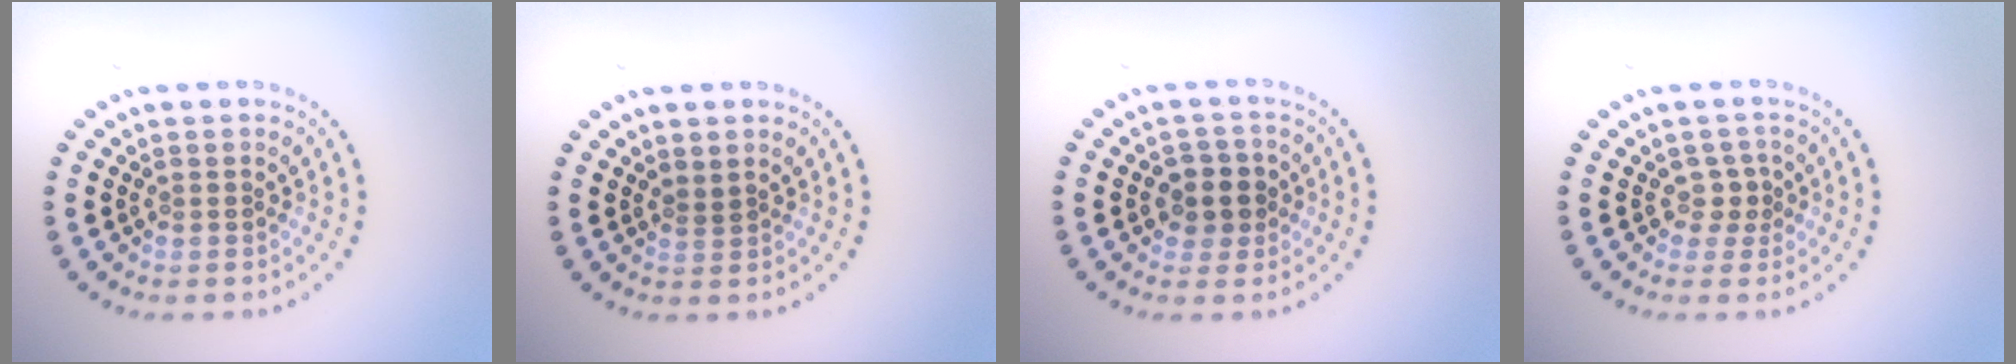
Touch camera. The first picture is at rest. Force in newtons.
{"total": 0.6, "press": 0.3, "slide": 0.5}
{"total": 2.6, "press": 2.5, "slide": 0.9}
{"total": 1.4, "press": 1.0, "slide": 1.0}